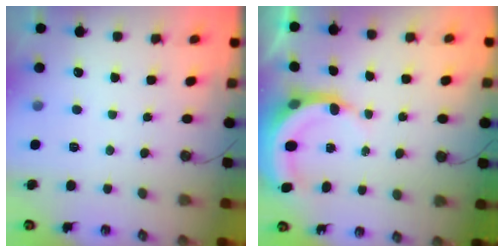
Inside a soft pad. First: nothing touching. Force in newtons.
{"total": 5.2, "press": 5.2, "slide": 0.6}